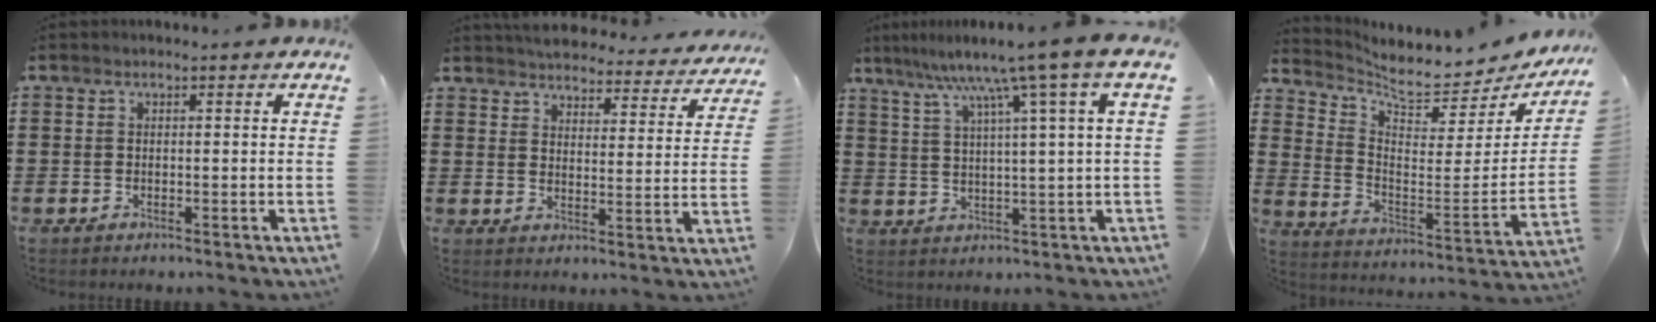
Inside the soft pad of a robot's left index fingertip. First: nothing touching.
{"total": 4.4, "force": [4.4, 0.3, 0.4], "torque": [-0.032, -0.032, 0.073]}
{"total": 8.1, "force": [4.6, -1.5, 6.5], "torque": [-0.135, -0.028, 0.065]}
{"total": 5.7, "force": [5.3, 0.8, 2.0], "torque": [-0.061, -0.056, 0.085]}